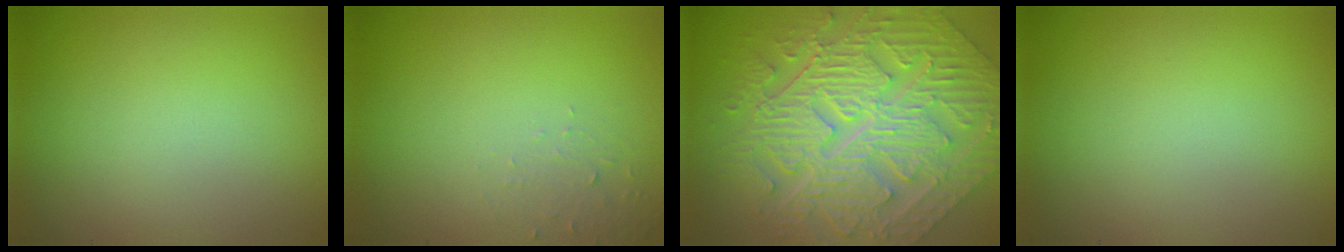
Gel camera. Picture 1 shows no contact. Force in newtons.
{"total": 1.2, "press": 1.2, "slide": 0.1}
{"total": 11.1, "press": 7.8, "slide": 7.9}
{"total": 0.0}